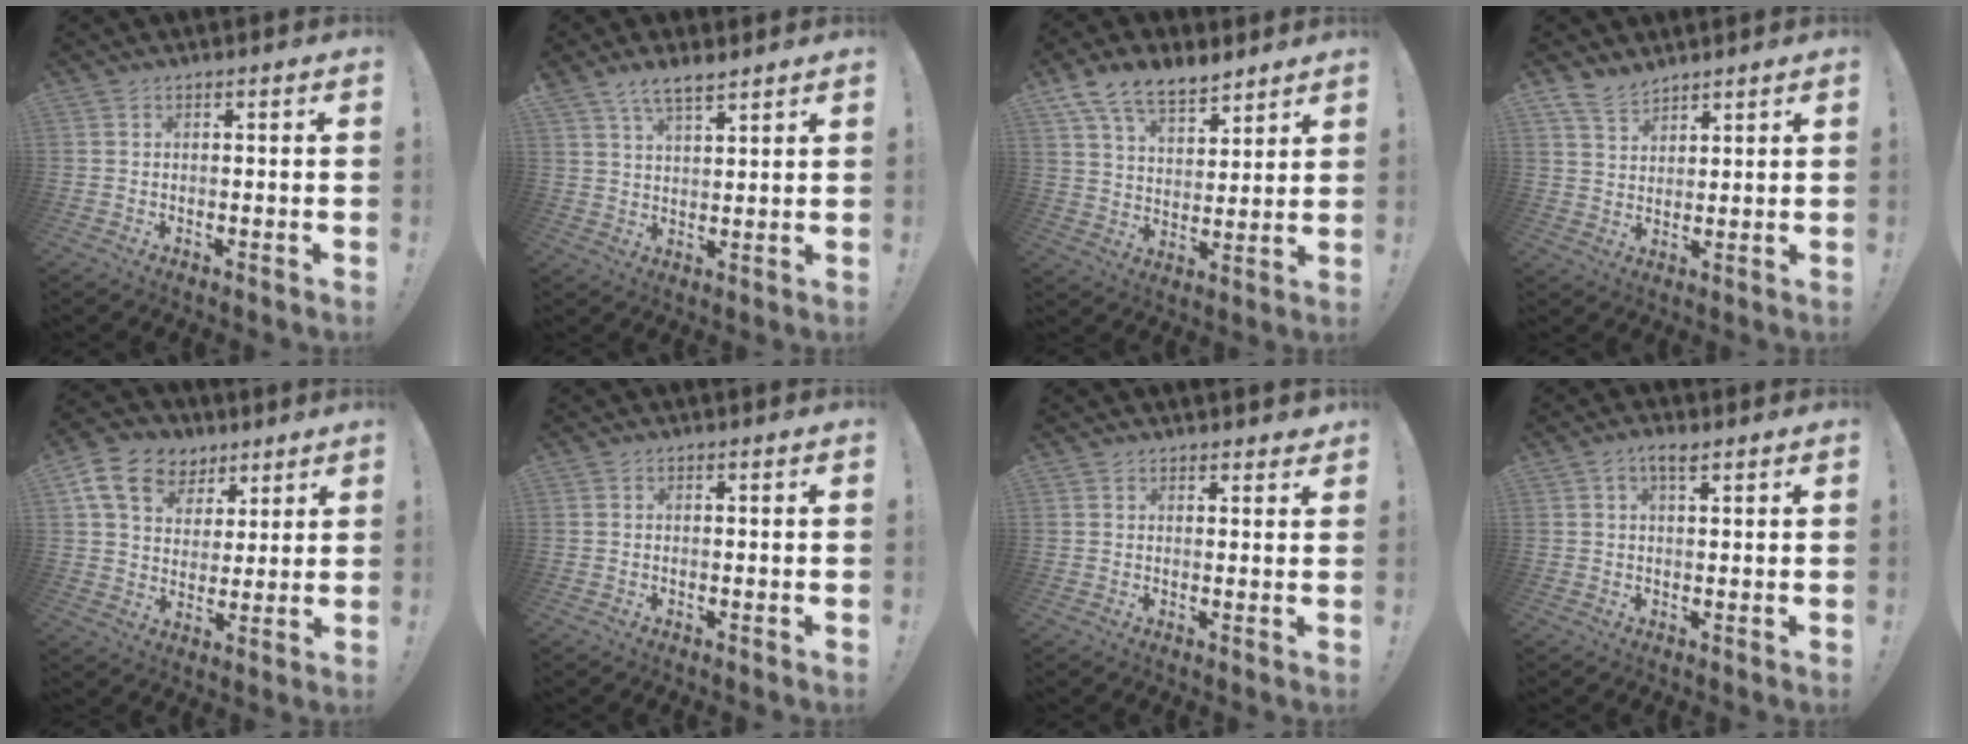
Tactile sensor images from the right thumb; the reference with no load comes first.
{"total": 6.0, "force": [4.8, 1.9, 3.0], "torque": [-0.045, -0.027, 0.087]}
{"total": 12.2, "force": [8.8, 6.2, 5.7], "torque": [-0.102, -0.051, 0.168]}
{"total": 6.4, "force": [5.4, 2.8, 1.9], "torque": [-0.044, -0.028, 0.106]}
{"total": 14.6, "force": [7.3, 10.7, 6.7], "torque": [-0.102, -0.034, 0.143]}
{"total": 0.0}
{"total": 2.2, "force": [1.7, 1.3, 0.4], "torque": [0.013, -0.014, 0.029]}
{"total": 3.5, "force": [1.7, 1.3, 2.8], "torque": [-0.049, 0.000, 0.027]}